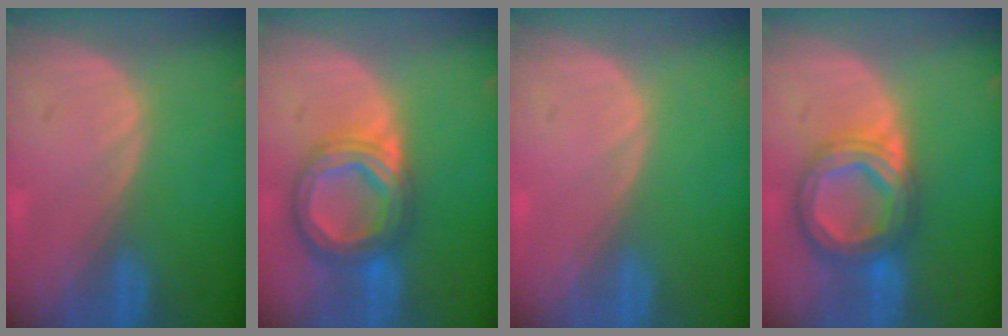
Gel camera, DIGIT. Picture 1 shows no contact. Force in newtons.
{"total": 8.5, "press": 8.5, "slide": 0.7}
{"total": 0.0}
{"total": 8.5, "press": 8.5, "slide": 0.7}